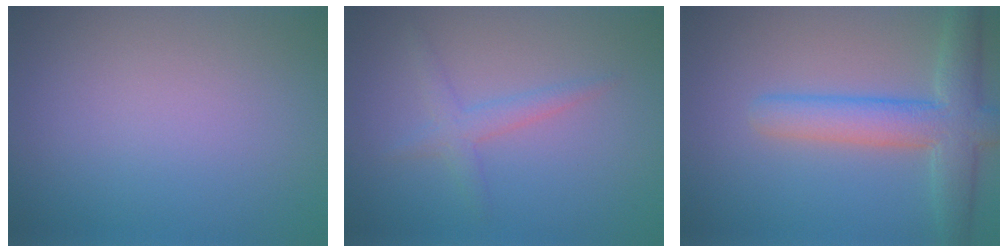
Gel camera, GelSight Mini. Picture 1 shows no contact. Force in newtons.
{"total": 2.0, "press": 1.9, "slide": 0.2}
{"total": 5.8, "press": 5.8, "slide": 0.2}